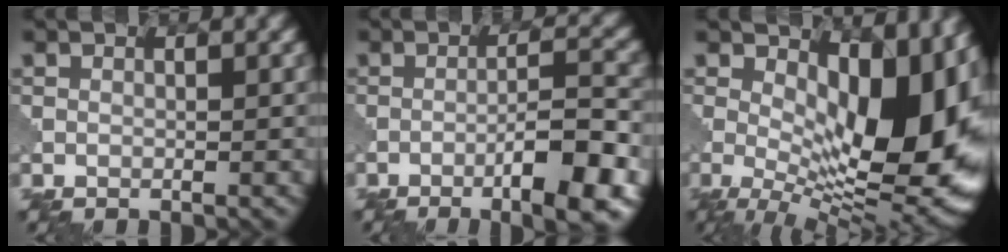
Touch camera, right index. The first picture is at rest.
{"total": 7.6, "force": [-3.7, 1.5, 6.5], "torque": [-0.093, 0.011, -0.056]}
{"total": 14.9, "force": [1.3, 7.2, 13.0], "torque": [-0.160, -0.005, 0.021]}